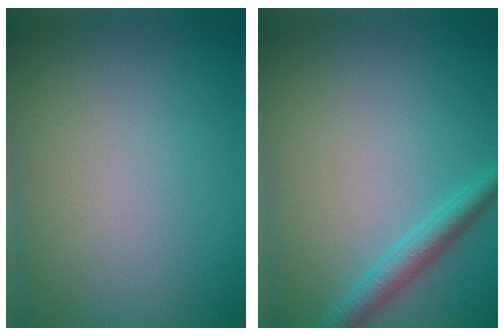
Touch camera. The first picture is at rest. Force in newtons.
{"total": 2.6, "press": 2.6, "slide": 0.2}